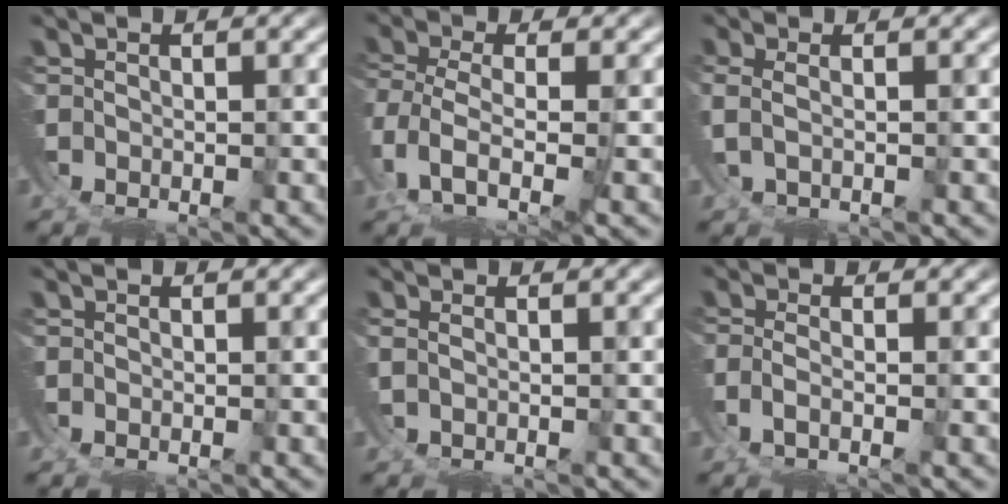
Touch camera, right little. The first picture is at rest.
{"total": 6.5, "force": [-1.8, 4.6, 4.2], "torque": [-0.120, -0.035, -0.027]}
{"total": 2.1, "force": [0.0, 1.5, 1.5], "torque": [-0.042, -0.002, 0.000]}
{"total": 0.0}
{"total": 1.0, "force": [0.1, 0.8, 0.6], "torque": [-0.021, 0.000, 0.001]}
{"total": 1.9, "force": [-0.9, 0.9, 1.4], "torque": [-0.039, -0.015, -0.013]}